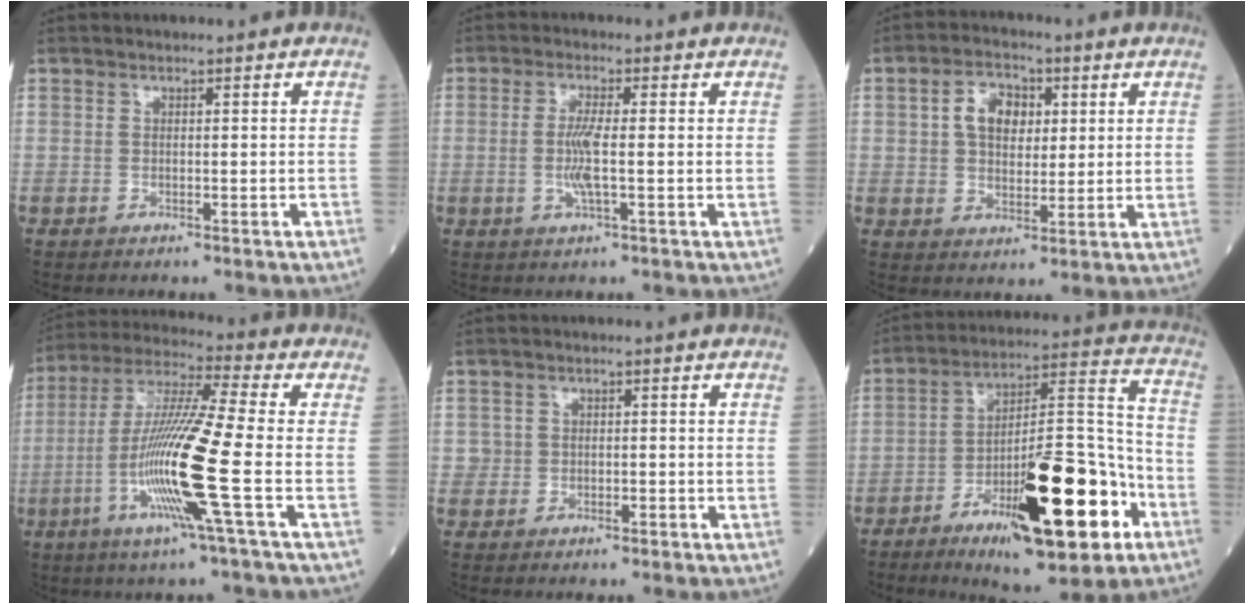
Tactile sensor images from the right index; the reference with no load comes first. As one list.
[{"total": 4.3, "force": [-0.5, 0.3, 4.3], "torque": [-0.094, -0.008, -0.011]}, {"total": 6.6, "force": [1.9, 4.3, 4.7], "torque": [-0.087, 0.016, 0.034]}, {"total": 15.4, "force": [-4.1, -1.2, 14.8], "torque": [-0.299, -0.016, -0.090]}, {"total": 1.7, "force": [-0.2, 1.6, 0.6], "torque": [-0.007, 0.005, -0.002]}, {"total": 21.9, "force": [-10.0, 5.0, 18.9], "torque": [-0.285, 0.002, -0.147]}]